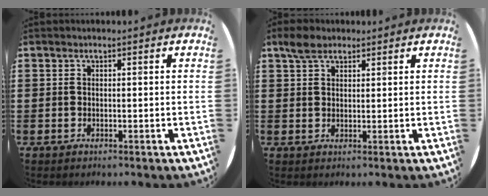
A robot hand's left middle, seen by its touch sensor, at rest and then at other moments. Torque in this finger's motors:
{"motor_torque": [0.80, -0.78, -0.02, 0.01]}